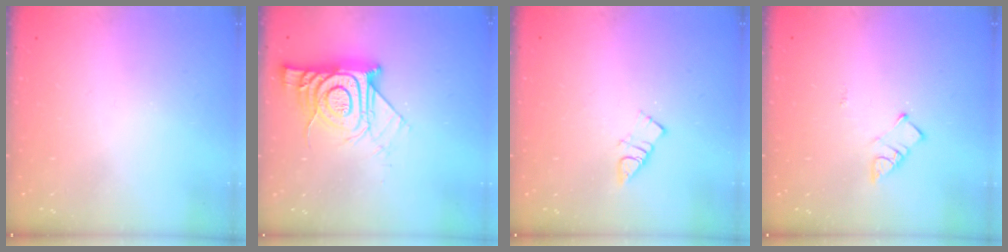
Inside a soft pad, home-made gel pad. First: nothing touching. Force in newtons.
{"total": 15.3, "press": 15.2, "slide": 1.1}
{"total": 3.9, "press": 3.9, "slide": 0.3}
{"total": 3.6, "press": 3.5, "slide": 0.4}